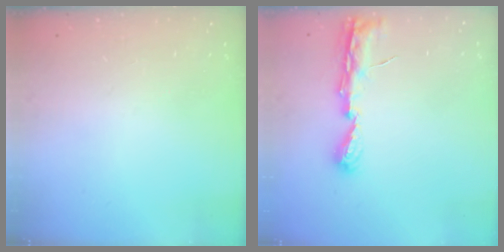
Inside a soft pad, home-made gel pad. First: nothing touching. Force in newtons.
{"total": 6.7, "press": 6.7, "slide": 0.5}